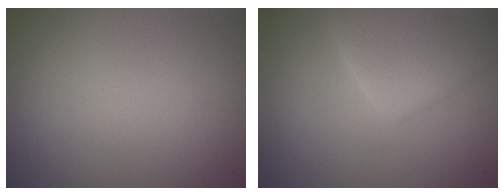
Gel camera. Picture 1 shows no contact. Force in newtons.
{"total": 4.4, "press": 4.4, "slide": 0.3}